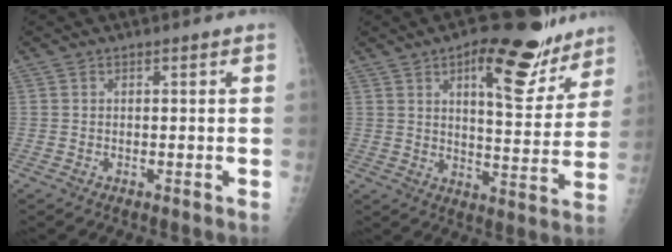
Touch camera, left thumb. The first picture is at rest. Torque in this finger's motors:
{"motor_torque": [0.32, 0.17, -0.08, -0.23, 0.18]}